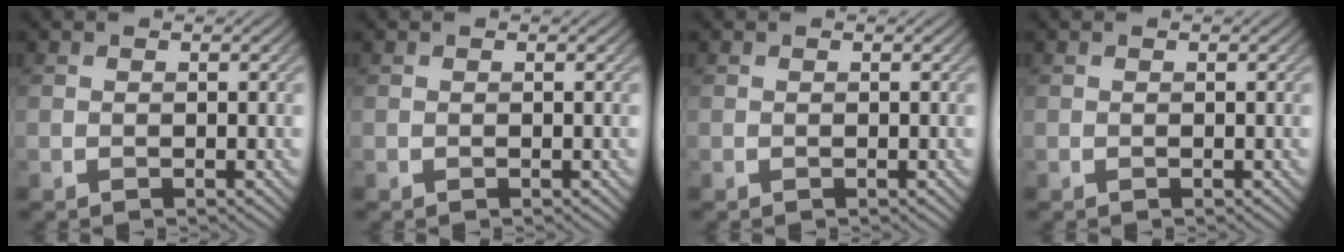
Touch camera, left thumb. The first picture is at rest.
{"total": 0.0}
{"total": 0.0}
{"total": 0.0}